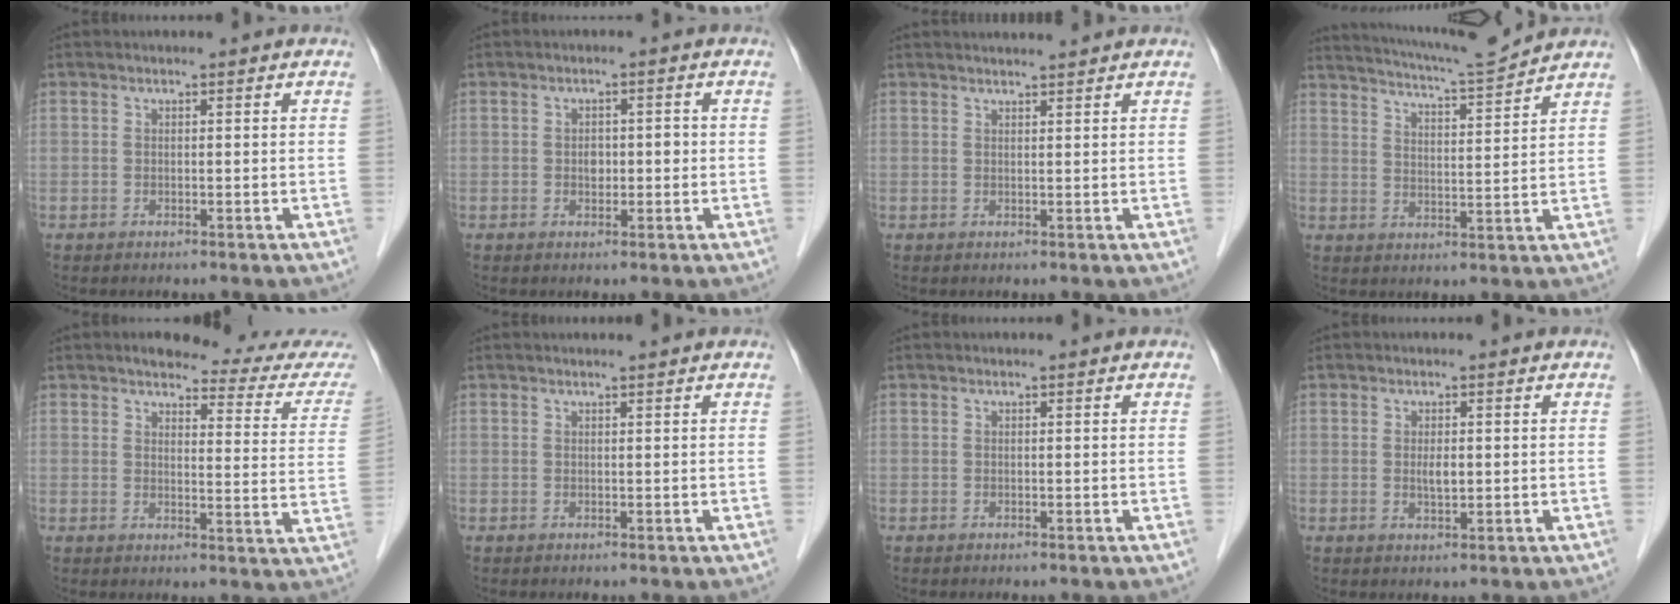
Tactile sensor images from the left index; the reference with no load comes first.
{"total": 2.2, "force": [-0.2, 1.5, 1.6], "torque": [-0.026, 0.012, -0.001]}
{"total": 3.4, "force": [3.3, -0.2, 0.9], "torque": [-0.014, 0.020, 0.046]}
{"total": 9.9, "force": [9.5, -1.2, 2.6], "torque": [-0.054, -0.004, 0.148]}
{"total": 13.2, "force": [12.5, 1.1, 4.3], "torque": [-0.036, -0.050, 0.120]}
{"total": 1.0, "force": [0.9, -0.2, 0.4], "torque": [-0.006, 0.005, 0.017]}
{"total": 0.0}
{"total": 1.7, "force": [0.2, 0.6, 1.6], "torque": [-0.032, -0.002, 0.004]}